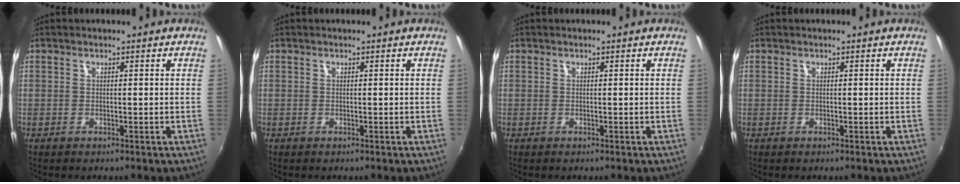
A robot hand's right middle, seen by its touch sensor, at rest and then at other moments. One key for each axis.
{"total": 0.0}
{"total": 0.0}
{"total": 0.0}